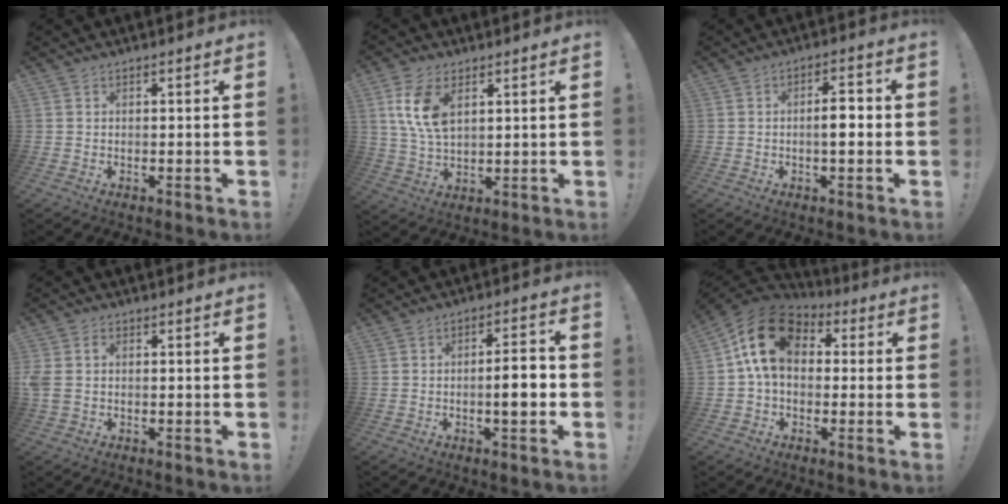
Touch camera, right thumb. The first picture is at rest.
{"total": 10.9, "force": [4.4, 6.2, 7.9], "torque": [-0.161, -0.008, 0.080]}
{"total": 5.5, "force": [-0.7, 1.9, 5.1], "torque": [-0.077, 0.005, -0.018]}
{"total": 3.2, "force": [-0.2, 2.3, 2.2], "torque": [-0.052, 0.010, -0.002]}
{"total": 7.4, "force": [-1.7, 1.8, 7.0], "torque": [-0.098, 0.003, -0.031]}
{"total": 16.3, "force": [4.1, 11.1, 11.3], "torque": [-0.185, 0.009, 0.076]}